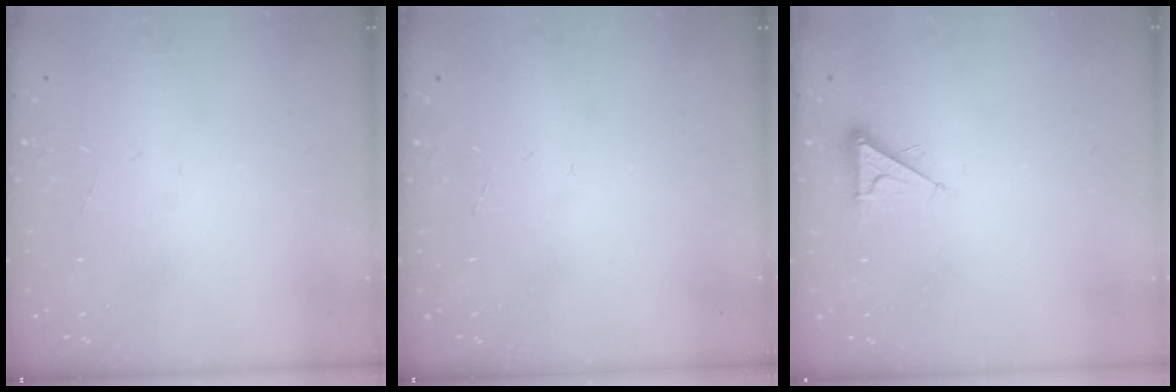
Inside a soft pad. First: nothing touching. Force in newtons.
{"total": 0.0}
{"total": 3.0, "press": 3.0, "slide": 0.6}